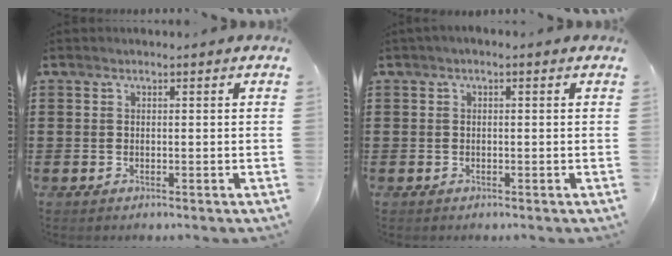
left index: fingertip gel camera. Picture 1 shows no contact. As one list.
[{"total": 0.8, "force": [-0.6, 0.2, 0.4], "torque": [-0.009, -0.002, -0.011]}]